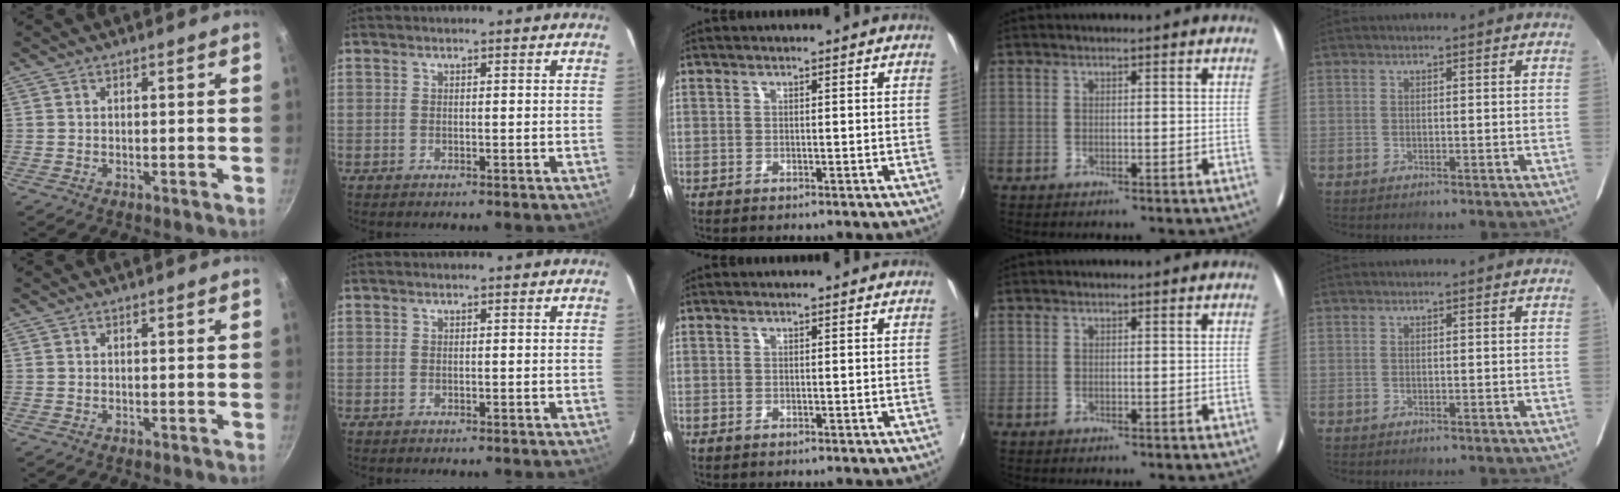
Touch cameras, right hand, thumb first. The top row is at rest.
{}